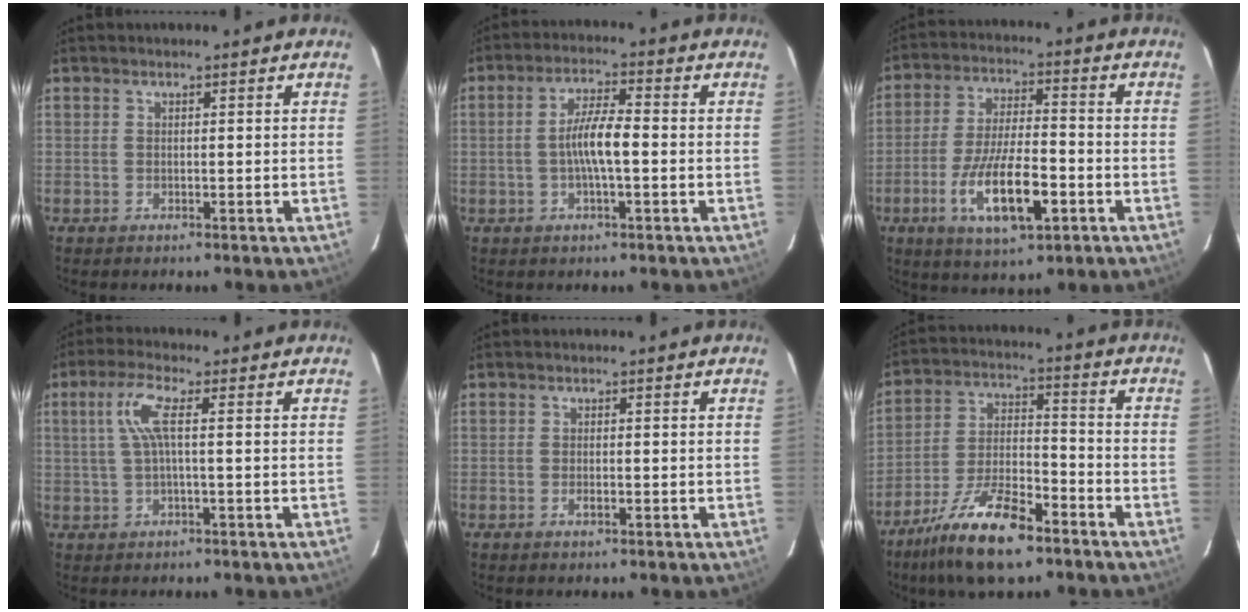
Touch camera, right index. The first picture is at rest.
{"total": 6.2, "force": [-1.0, 0.9, 6.0], "torque": [-0.113, 0.007, -0.019]}
{"total": 13.8, "force": [-5.4, 4.3, 11.9], "torque": [-0.240, -0.017, -0.090]}
{"total": 5.3, "force": [0.6, 0.5, 5.3], "torque": [-0.108, 0.006, 0.018]}
{"total": 1.2, "force": [-0.5, 0.5, 1.0], "torque": [-0.020, -0.002, -0.008]}
{"total": 15.6, "force": [-10.8, 5.0, 10.1], "torque": [-0.208, -0.014, -0.197]}